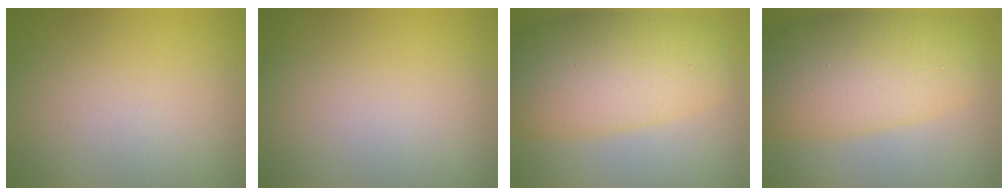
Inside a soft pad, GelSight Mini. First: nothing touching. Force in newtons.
{"total": 0.0}
{"total": 9.5, "press": 9.5, "slide": 0.2}
{"total": 9.5, "press": 9.5, "slide": 0.2}